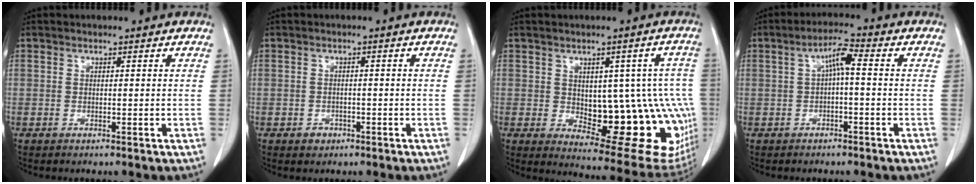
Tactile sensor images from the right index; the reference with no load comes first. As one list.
[{"total": 1.8, "force": [-0.9, 1.4, 0.4], "torque": [-0.002, 0.006, -0.010]}, {"total": 18.5, "force": [-2.1, 8.0, 16.5], "torque": [-0.133, 0.017, 0.002]}, {"total": 4.2, "force": [0.3, 0.7, 4.2], "torque": [-0.074, 0.018, 0.003]}]